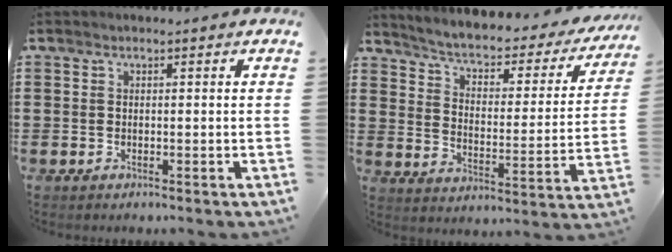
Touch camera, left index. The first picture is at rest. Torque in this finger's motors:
{"motor_torque": [1.15, -0.99, 0.64, 0.06]}